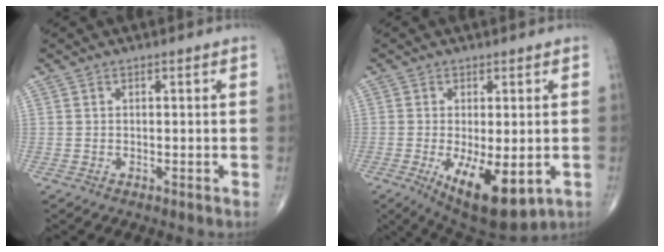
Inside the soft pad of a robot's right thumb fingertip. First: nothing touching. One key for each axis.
{"total": 12.2, "fx": -3.8, "fy": 5.0, "fz": 10.5, "tx": -0.157, "ty": -0.021, "tz": -0.042}